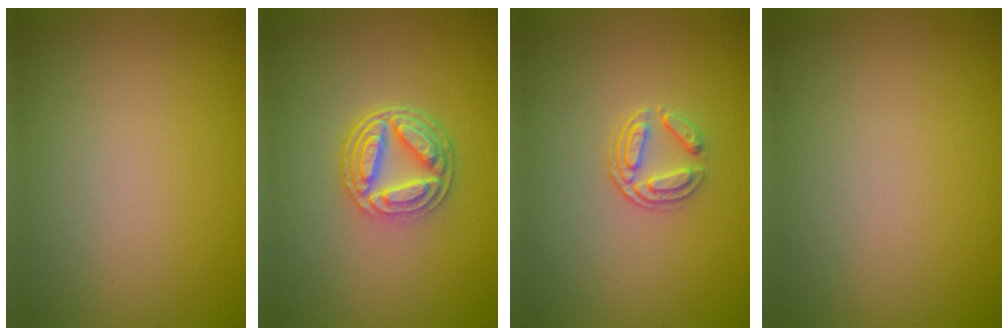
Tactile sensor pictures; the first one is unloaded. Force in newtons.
{"total": 5.0, "press": 3.7, "slide": 3.3}
{"total": 2.0, "press": 1.4, "slide": 1.4}
{"total": 0.0}